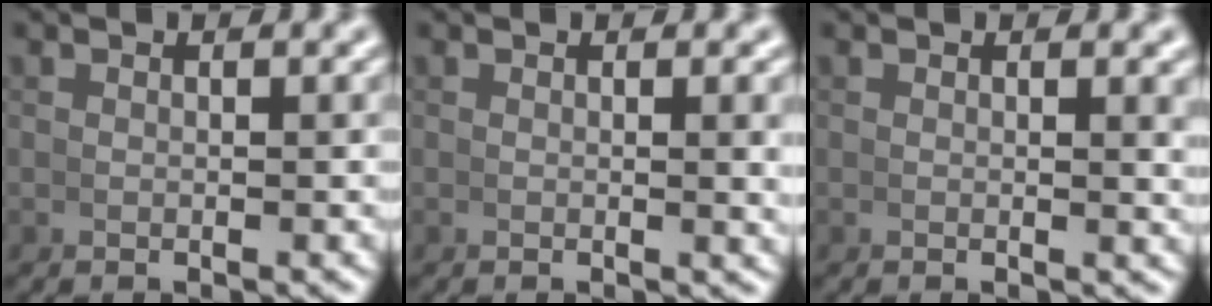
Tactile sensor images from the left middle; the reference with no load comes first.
{"total": 1.2, "force": [0.6, 0.0, 1.0], "torque": [-0.015, 0.002, 0.009]}
{"total": 1.0, "force": [0.6, 0.0, 0.7], "torque": [-0.011, -0.001, 0.010]}